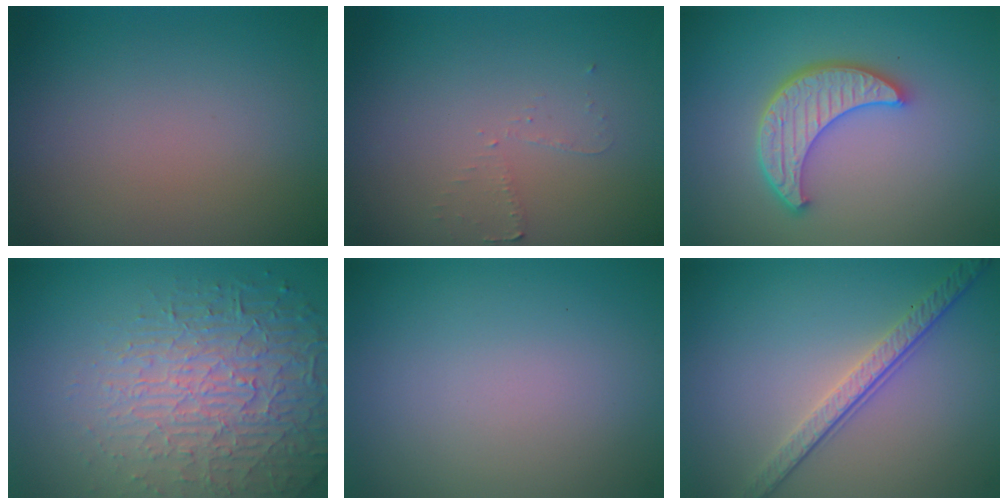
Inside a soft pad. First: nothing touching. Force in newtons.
{"total": 1.2, "press": 1.1, "slide": 0.3}
{"total": 5.1, "press": 4.0, "slide": 3.1}
{"total": 6.6, "press": 5.1, "slide": 4.3}
{"total": 0.0}
{"total": 3.8, "press": 2.8, "slide": 2.6}